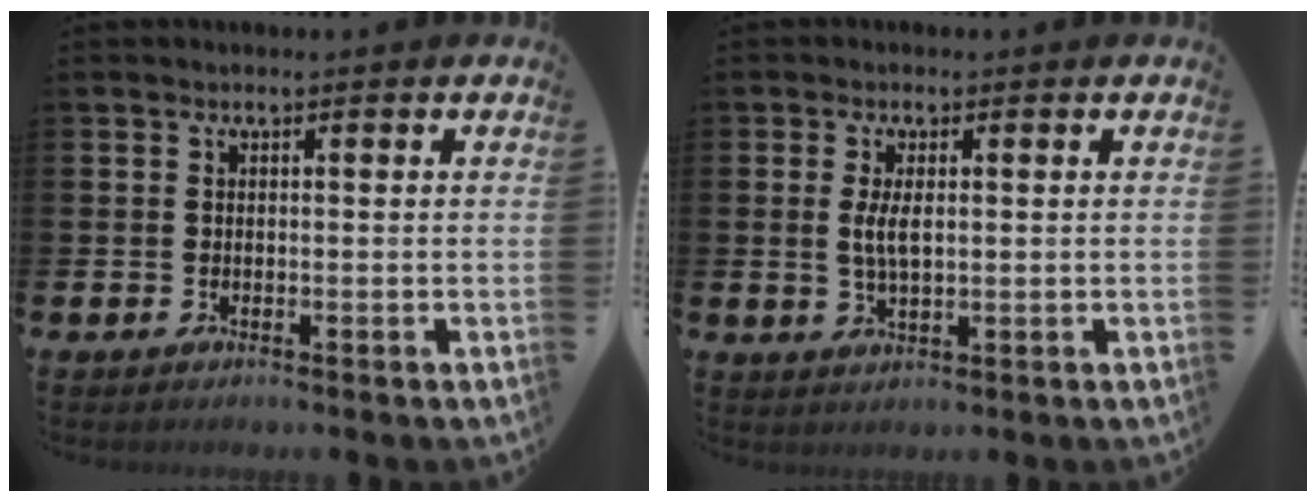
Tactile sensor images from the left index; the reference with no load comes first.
{"total": 3.4, "force": [0.7, 1.3, 3.1], "torque": [-0.049, 0.001, 0.007]}